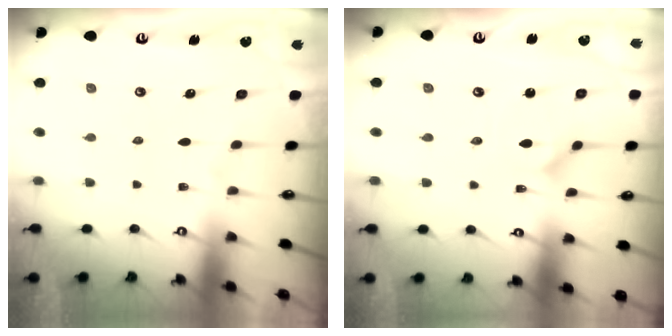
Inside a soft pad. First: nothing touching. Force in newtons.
{"total": 2.7, "press": 2.6, "slide": 0.3}